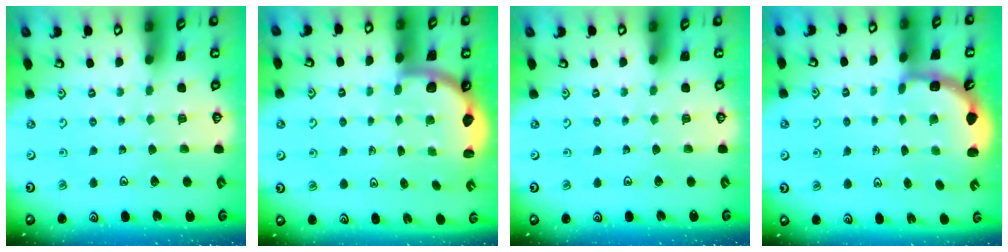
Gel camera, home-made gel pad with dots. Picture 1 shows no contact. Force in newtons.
{"total": 2.6, "press": 2.5, "slide": 0.6}
{"total": 0.0}
{"total": 3.1, "press": 2.8, "slide": 1.4}